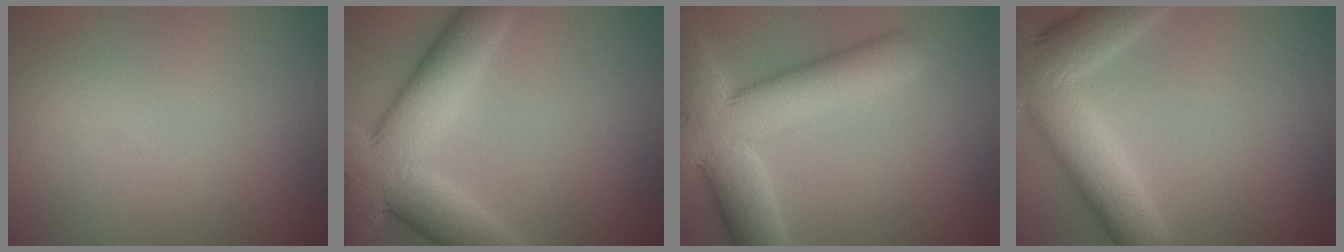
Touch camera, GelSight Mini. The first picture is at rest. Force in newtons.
{"total": 9.8, "press": 9.8, "slide": 1.0}
{"total": 10.6, "press": 10.6, "slide": 0.7}
{"total": 8.0, "press": 8.0, "slide": 0.5}